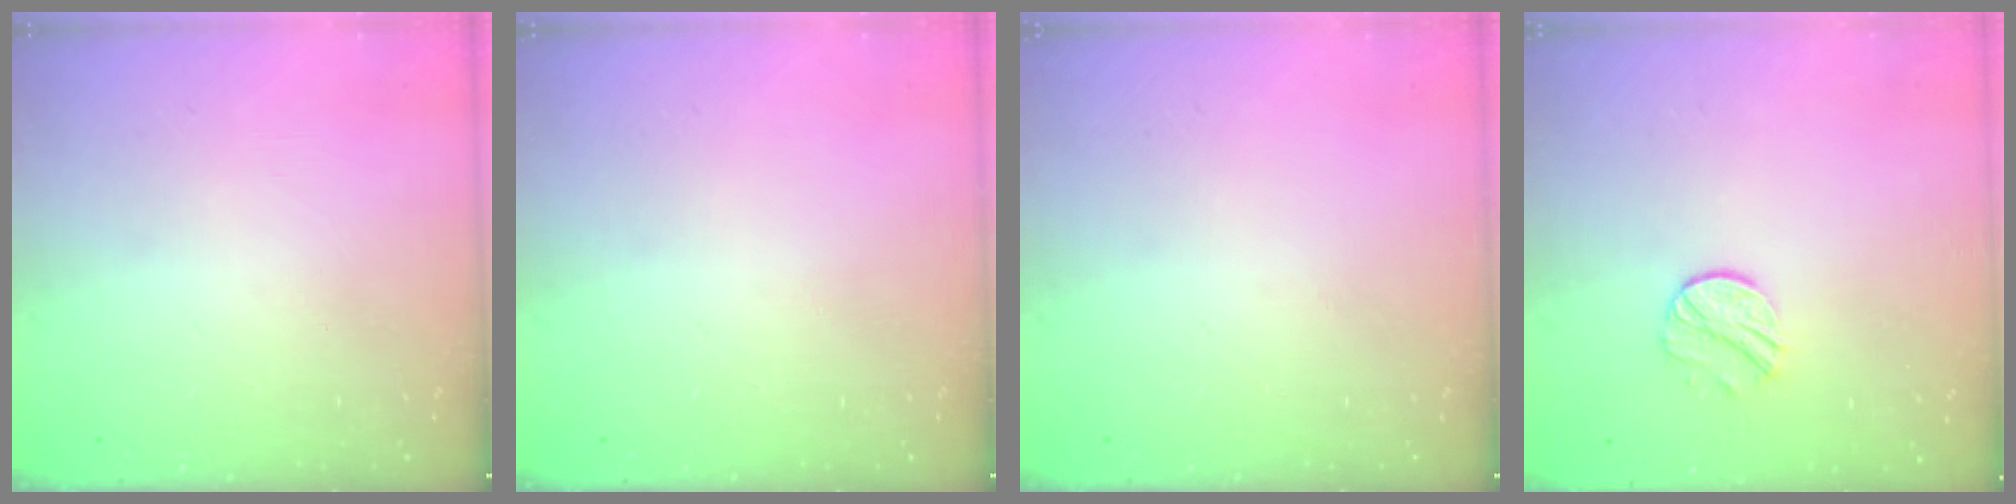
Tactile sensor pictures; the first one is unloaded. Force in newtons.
{"total": 0.0}
{"total": 0.0}
{"total": 8.3, "press": 8.3, "slide": 0.8}